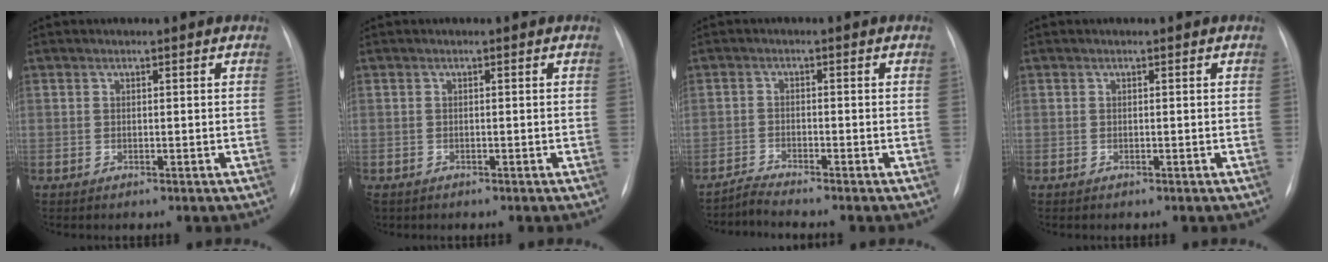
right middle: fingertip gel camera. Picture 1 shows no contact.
{"total": 1.1, "force": [-0.8, 0.7, 0.3], "torque": [-0.007, 0.001, -0.009]}
{"total": 2.5, "force": [-2.2, -1.0, -0.3], "torque": [0.003, -0.016, -0.044]}
{"total": 0.0}